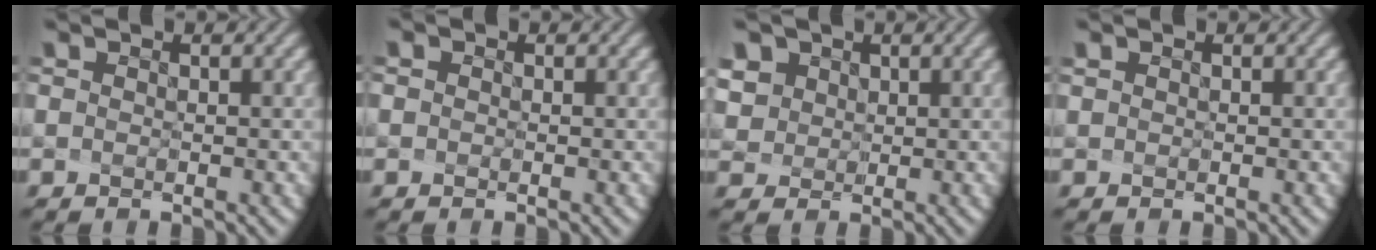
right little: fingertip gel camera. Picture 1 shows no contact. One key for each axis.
{"total": 1.1, "fx": 0.2, "fy": 0.9, "fz": 0.5, "tx": 0.001, "ty": 0.009, "tz": -0.005}
{"total": 7.3, "fx": 4.5, "fy": 5.0, "fz": 2.8, "tx": -0.087, "ty": 0.003, "tz": 0.091}
{"total": 0.0}